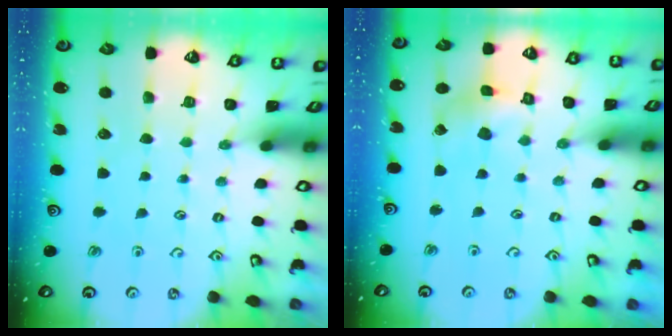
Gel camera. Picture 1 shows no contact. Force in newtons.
{"total": 5.4, "press": 5.4, "slide": 0.5}